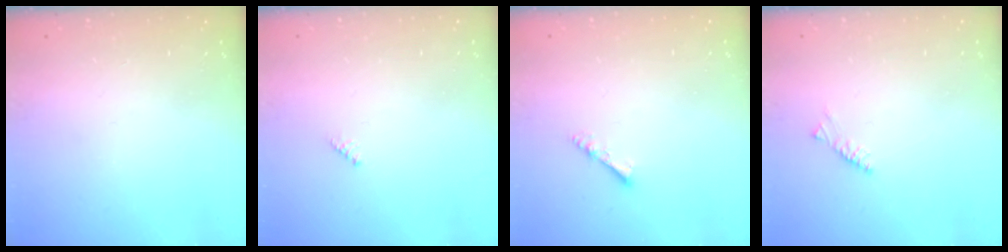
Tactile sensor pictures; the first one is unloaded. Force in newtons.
{"total": 2.3, "press": 2.2, "slide": 0.5}
{"total": 2.7, "press": 2.7, "slide": 0.4}
{"total": 2.4, "press": 2.3, "slide": 0.6}